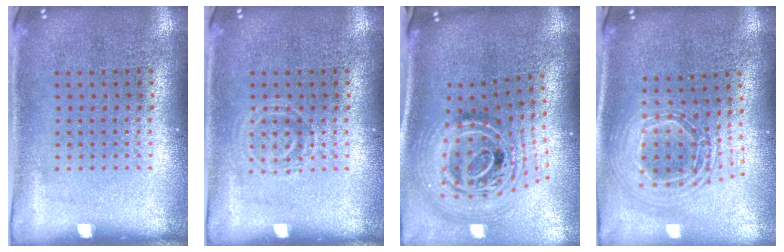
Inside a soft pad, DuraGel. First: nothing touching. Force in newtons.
{"total": 1.2, "press": 1.2, "slide": 0.3}
{"total": 2.5, "press": 1.8, "slide": 1.8}
{"total": 2.2, "press": 1.7, "slide": 1.3}